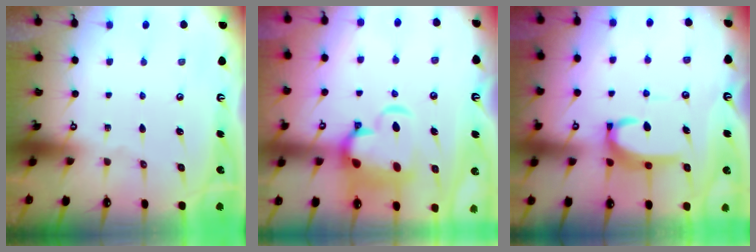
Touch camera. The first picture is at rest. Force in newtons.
{"total": 6.6, "press": 6.4, "slide": 1.8}
{"total": 6.4, "press": 6.4, "slide": 0.6}